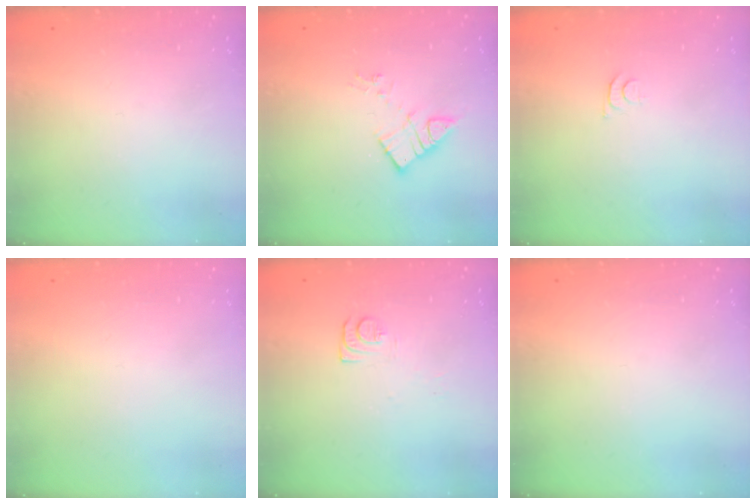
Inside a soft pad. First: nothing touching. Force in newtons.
{"total": 7.9, "press": 7.9, "slide": 0.4}
{"total": 3.2, "press": 3.2, "slide": 0.4}
{"total": 1.8, "press": 1.8, "slide": 0.1}
{"total": 5.9, "press": 5.9, "slide": 0.8}
{"total": 0.0}